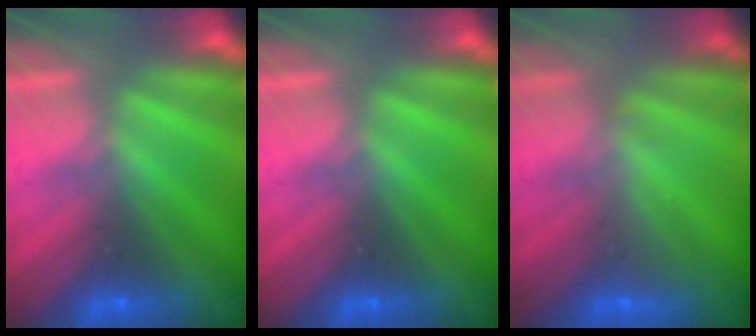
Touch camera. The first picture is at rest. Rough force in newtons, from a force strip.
{"total": 0.0}
{"total": 2.3}